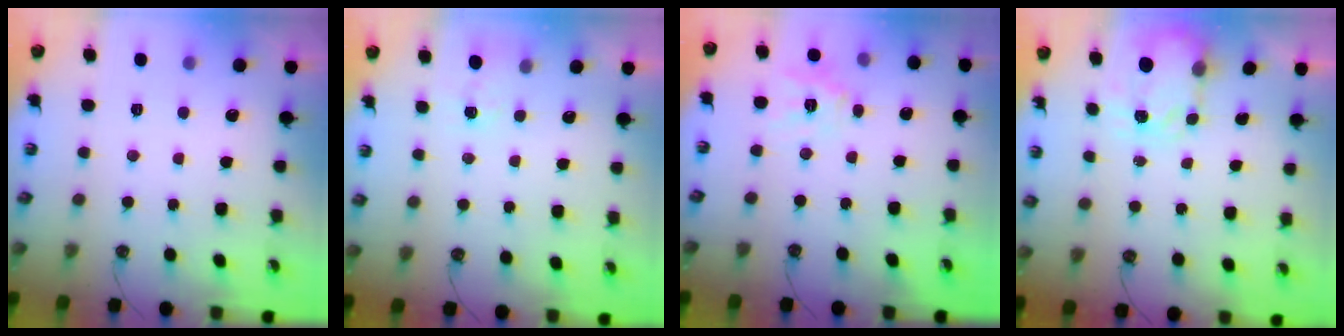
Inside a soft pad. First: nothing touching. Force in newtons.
{"total": 1.8, "press": 1.8, "slide": 0.3}
{"total": 11.7, "press": 11.7, "slide": 1.1}
{"total": 3.5, "press": 3.5, "slide": 0.5}